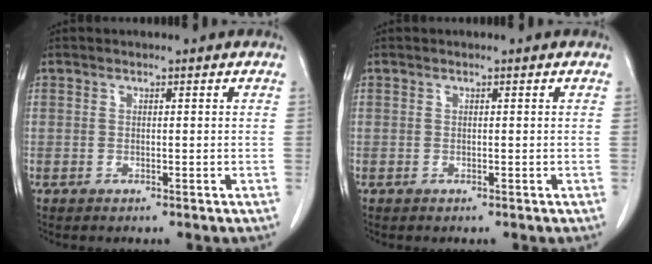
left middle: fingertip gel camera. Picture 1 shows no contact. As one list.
[{"total": 0.0}]